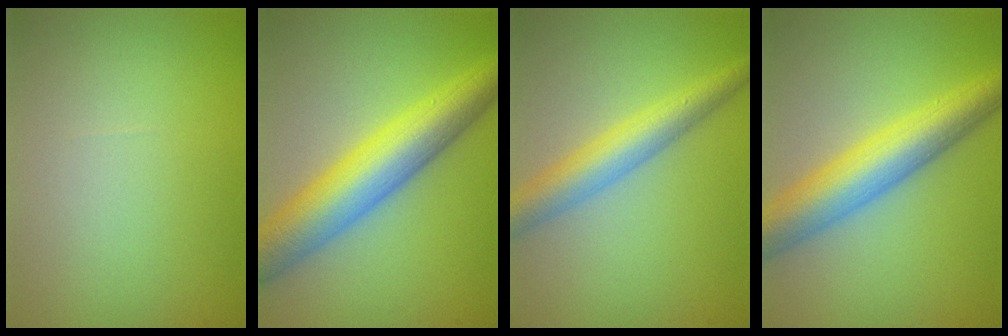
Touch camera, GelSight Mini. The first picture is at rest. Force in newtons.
{"total": 8.1, "press": 8.1, "slide": 0.2}
{"total": 4.6, "press": 4.6, "slide": 0.1}
{"total": 7.2, "press": 7.2, "slide": 0.1}